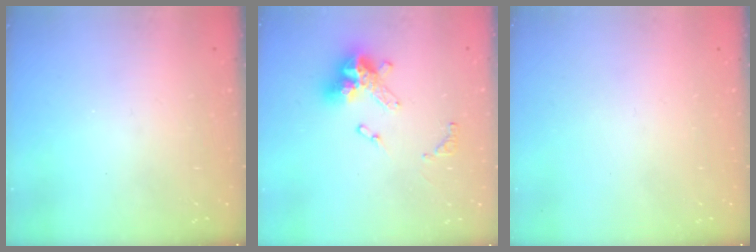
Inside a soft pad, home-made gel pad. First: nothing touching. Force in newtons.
{"total": 13.1, "press": 13.0, "slide": 1.4}
{"total": 0.0}